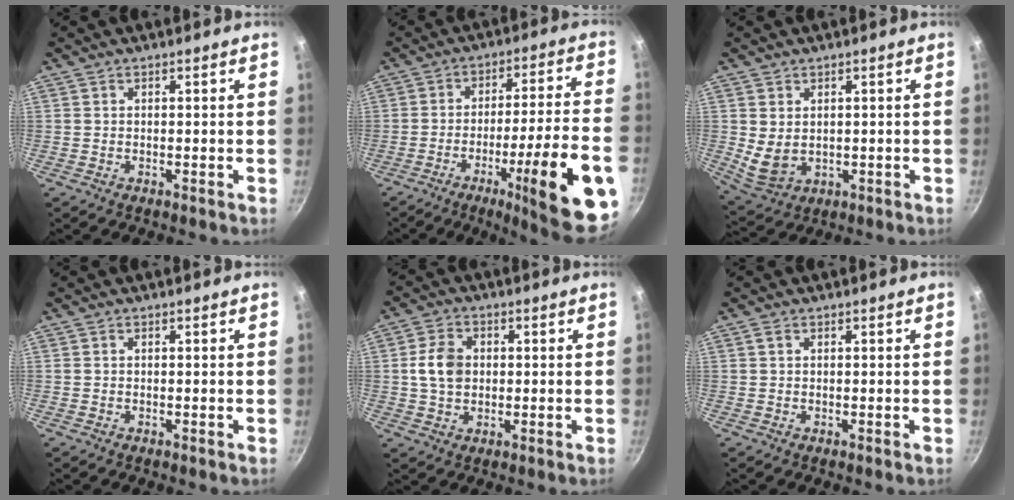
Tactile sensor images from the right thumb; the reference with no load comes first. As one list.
[{"total": 22.1, "force": [-9.3, 3.3, 19.8], "torque": [-0.257, 0.032, -0.130]}, {"total": 5.9, "force": [0.7, 4.4, 3.9], "torque": [-0.062, -0.016, 0.031]}, {"total": 0.0}, {"total": 6.9, "force": [0.5, 5.2, 4.5], "torque": [-0.072, 0.009, 0.004]}, {"total": 0.6, "force": [0.2, 0.3, 0.4], "torque": [-0.011, 0.004, 0.005]}]